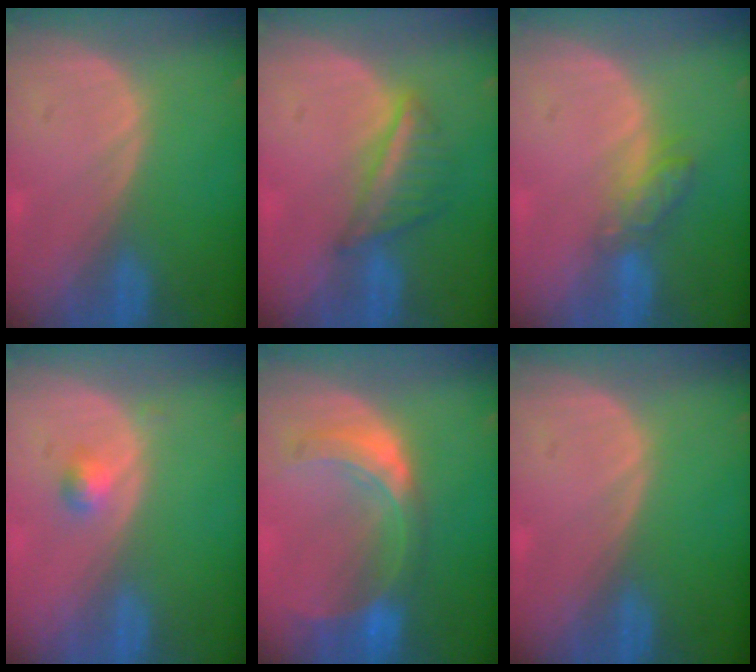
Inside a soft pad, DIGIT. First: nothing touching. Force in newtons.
{"total": 5.3, "press": 5.3, "slide": 0.4}
{"total": 4.4, "press": 4.0, "slide": 1.8}
{"total": 2.0, "press": 1.8, "slide": 0.8}
{"total": 8.2, "press": 7.3, "slide": 3.8}
{"total": 0.0}